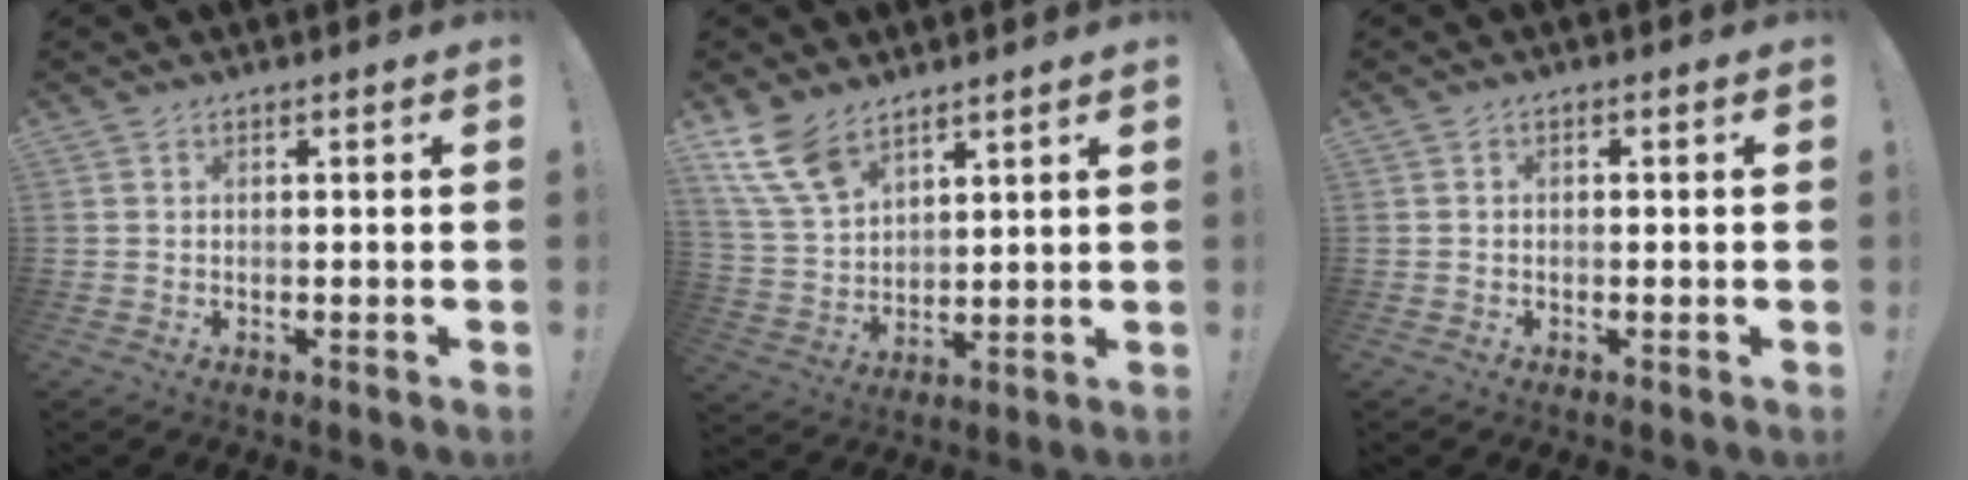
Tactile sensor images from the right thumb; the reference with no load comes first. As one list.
[{"total": 11.8, "force": [8.1, 6.2, 5.9], "torque": [-0.130, -0.040, 0.159]}, {"total": 1.0, "force": [-0.6, 0.6, 0.4], "torque": [-0.011, 0.006, -0.011]}]